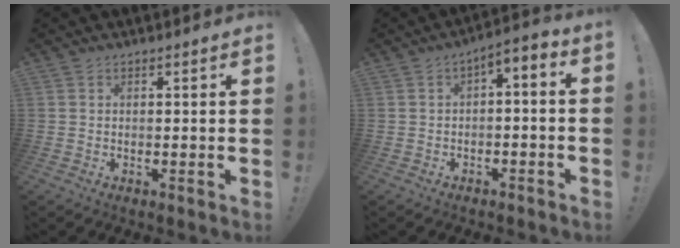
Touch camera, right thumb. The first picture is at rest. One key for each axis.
{"total": 4.0, "fx": -2.2, "fy": 1.4, "fz": 3.1, "tx": -0.048, "ty": 0.011, "tz": -0.038}